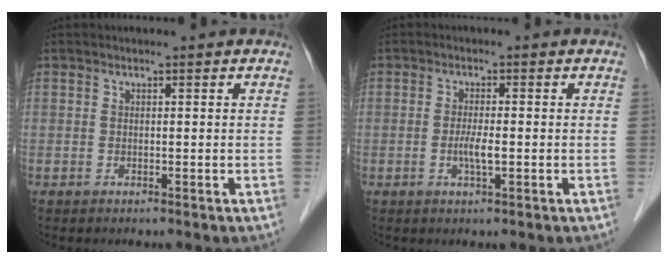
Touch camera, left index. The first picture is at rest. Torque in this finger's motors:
{"motor_torque": [0.65, 0.38, 0.14, 0.02]}